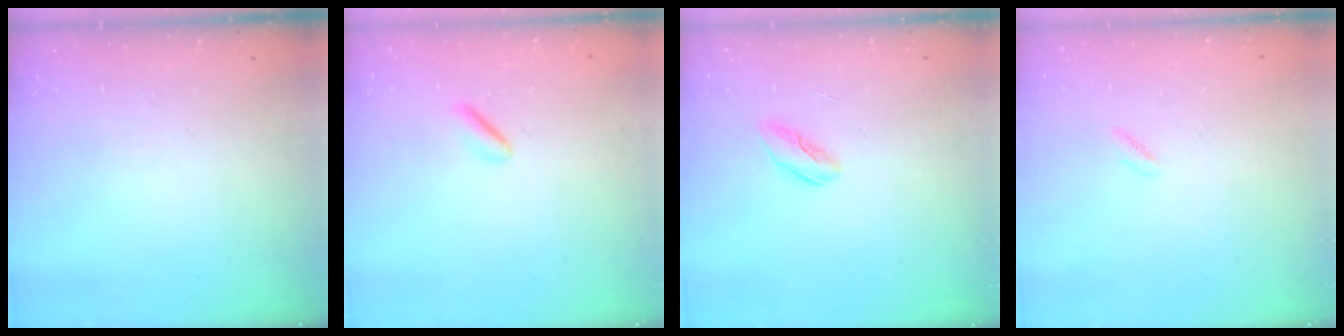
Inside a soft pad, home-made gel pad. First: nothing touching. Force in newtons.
{"total": 1.4, "press": 1.1, "slide": 0.9}
{"total": 3.7, "press": 3.7, "slide": 0.3}
{"total": 0.7, "press": 0.2, "slide": 0.7}